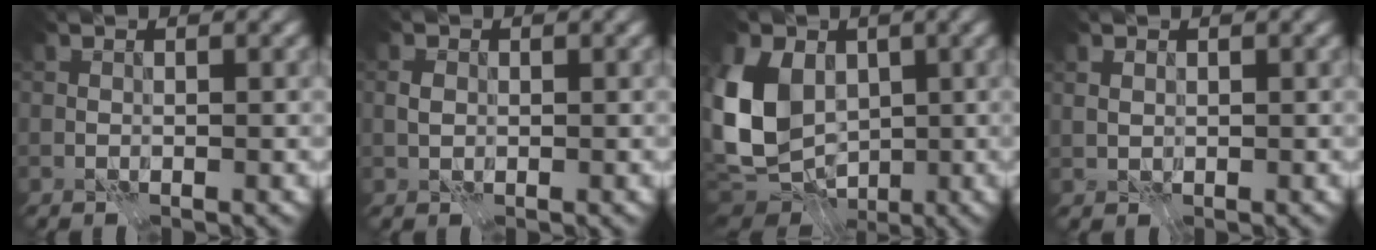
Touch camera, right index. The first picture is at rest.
{"total": 1.1, "force": [0.1, 0.9, 0.7], "torque": [-0.014, 0.002, 0.000]}
{"total": 10.6, "force": [0.3, 8.1, 6.9], "torque": [-0.172, 0.001, -0.009]}
{"total": 1.1, "force": [0.5, 0.8, 0.5], "torque": [-0.011, 0.000, 0.012]}